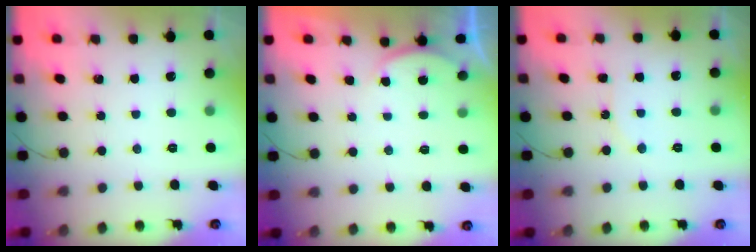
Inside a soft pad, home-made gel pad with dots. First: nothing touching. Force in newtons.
{"total": 2.8, "press": 2.7, "slide": 0.6}
{"total": 5.4, "press": 5.4, "slide": 0.7}